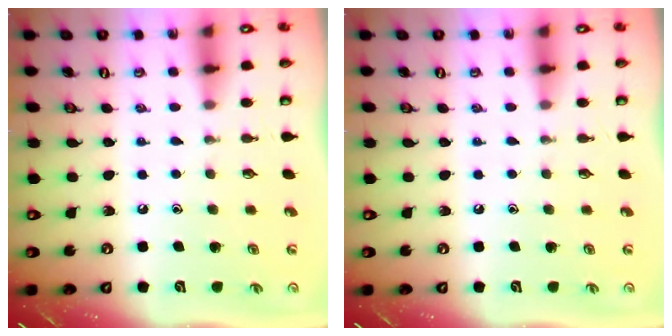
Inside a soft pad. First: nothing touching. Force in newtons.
{"total": 0.0}